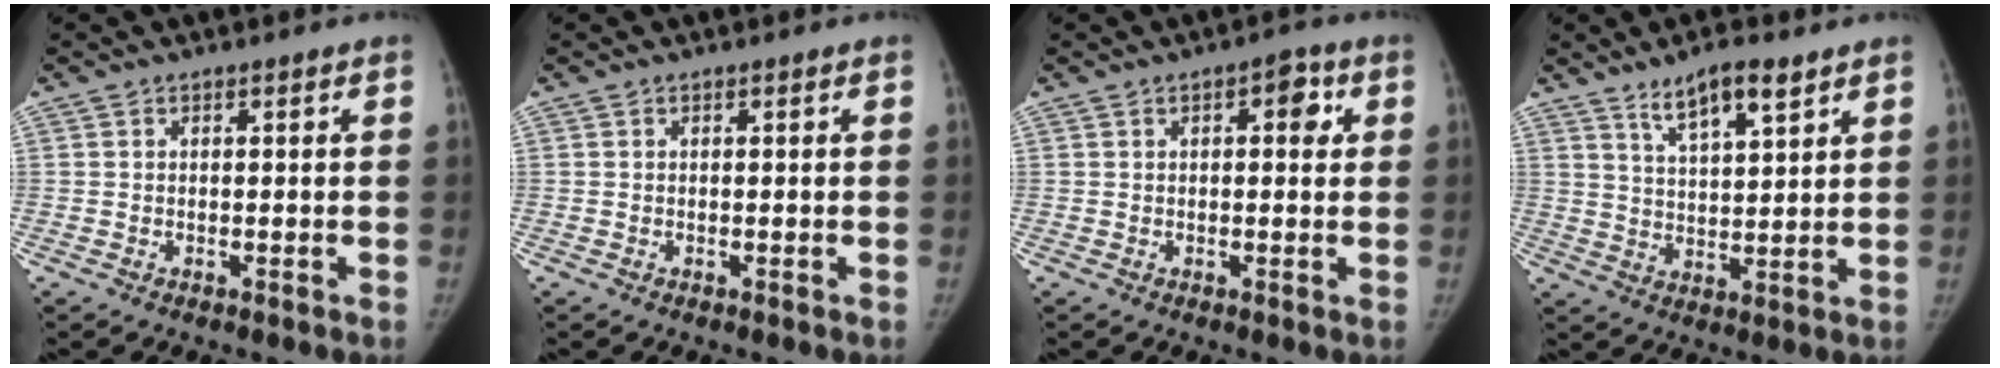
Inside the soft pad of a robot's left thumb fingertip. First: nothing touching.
{"total": 0.0}
{"total": 4.1, "force": [1.2, 2.0, 3.4], "torque": [-0.027, 0.003, 0.009]}
{"total": 8.2, "force": [5.6, 2.2, 5.6], "torque": [-0.087, -0.031, 0.100]}